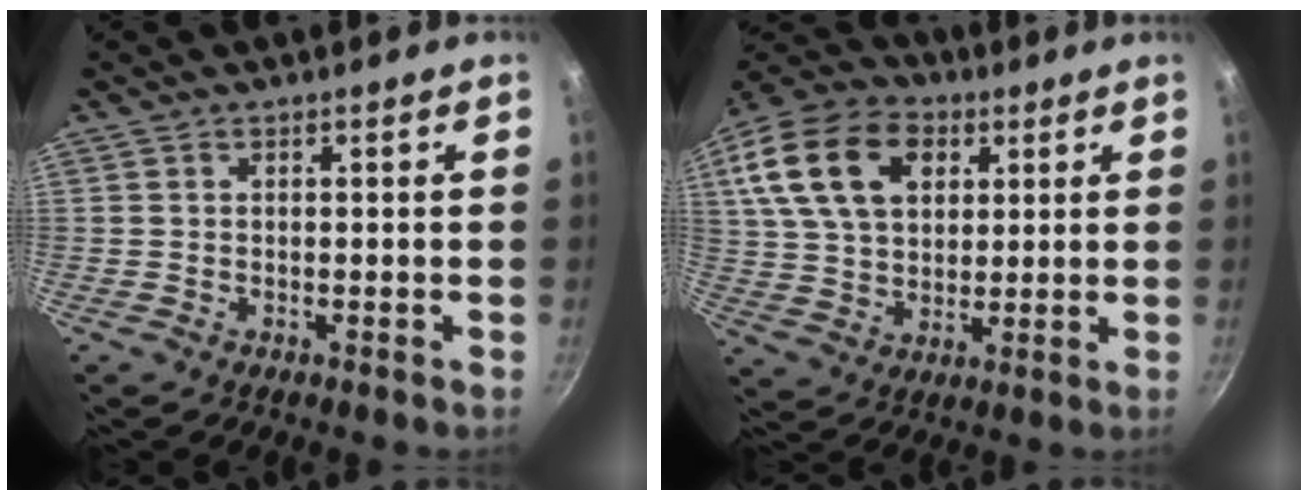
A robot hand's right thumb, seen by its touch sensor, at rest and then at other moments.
{"total": 19.0, "force": [6.6, 12.9, 12.2], "torque": [-0.205, 0.005, 0.112]}